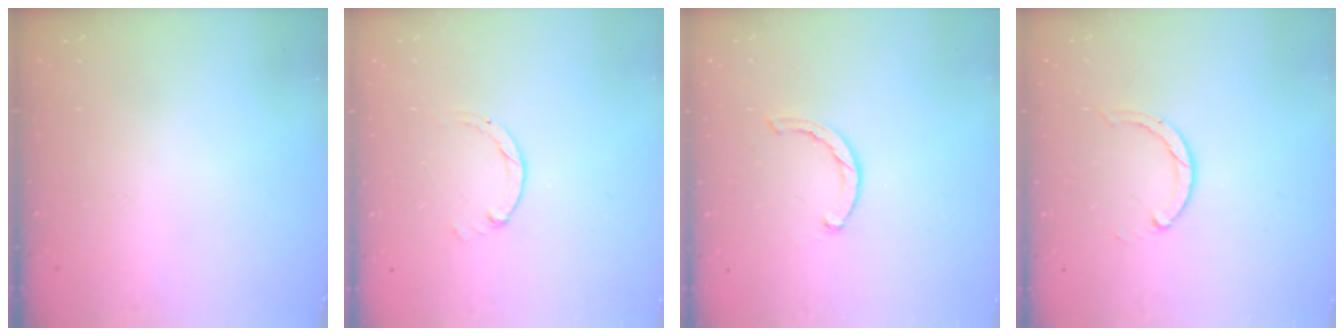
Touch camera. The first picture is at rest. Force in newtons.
{"total": 0.7, "press": 0.7, "slide": 0.2}
{"total": 2.3, "press": 2.2, "slide": 0.5}
{"total": 1.9, "press": 1.9, "slide": 0.2}